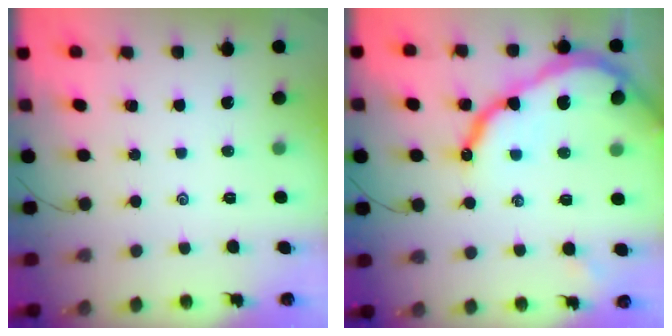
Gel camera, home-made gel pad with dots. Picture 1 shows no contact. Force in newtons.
{"total": 16.4, "press": 16.3, "slide": 1.4}